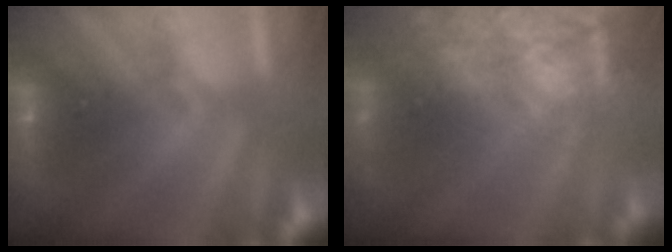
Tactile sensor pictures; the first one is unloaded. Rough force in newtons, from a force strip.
{"total": 7.8}